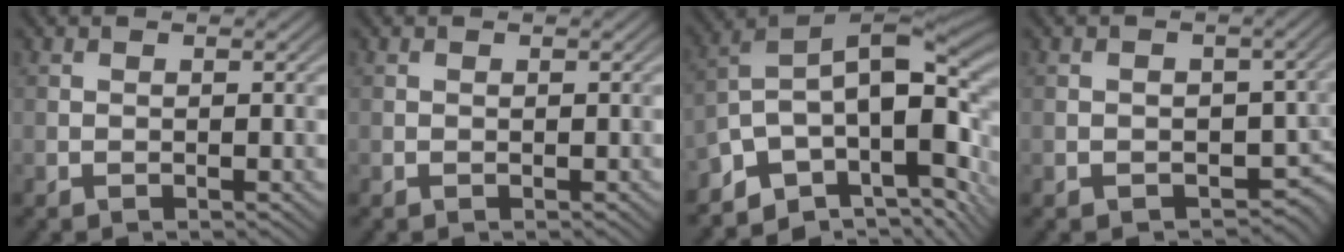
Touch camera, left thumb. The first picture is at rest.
{"total": 0.0}
{"total": 14.2, "force": [-3.3, 8.1, 11.1], "torque": [-0.216, -0.015, -0.046]}
{"total": 4.7, "force": [-1.0, 3.5, 3.0], "torque": [-0.040, -0.016, -0.015]}